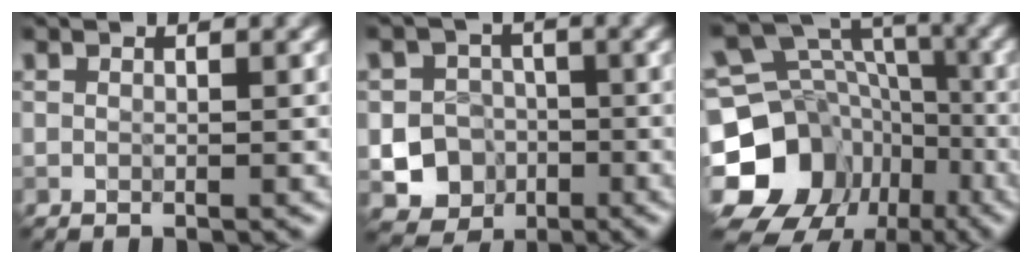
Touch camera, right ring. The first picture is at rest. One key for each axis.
{"total": 8.5, "fx": -2.9, "fy": 7.7, "fz": 2.0, "tx": -0.013, "ty": -0.018, "tz": -0.067}
{"total": 15.1, "fx": -5.9, "fy": 12.4, "fz": 6.3, "tx": -0.149, "ty": 0.007, "tz": -0.100}